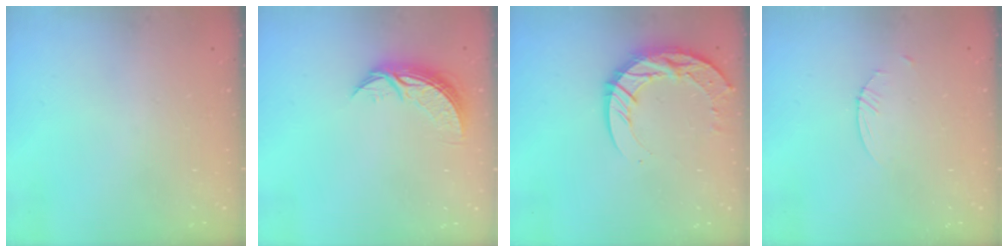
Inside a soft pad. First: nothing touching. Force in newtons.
{"total": 8.2, "press": 8.2, "slide": 0.3}
{"total": 13.1, "press": 13.1, "slide": 1.1}
{"total": 1.6, "press": 1.5, "slide": 0.2}